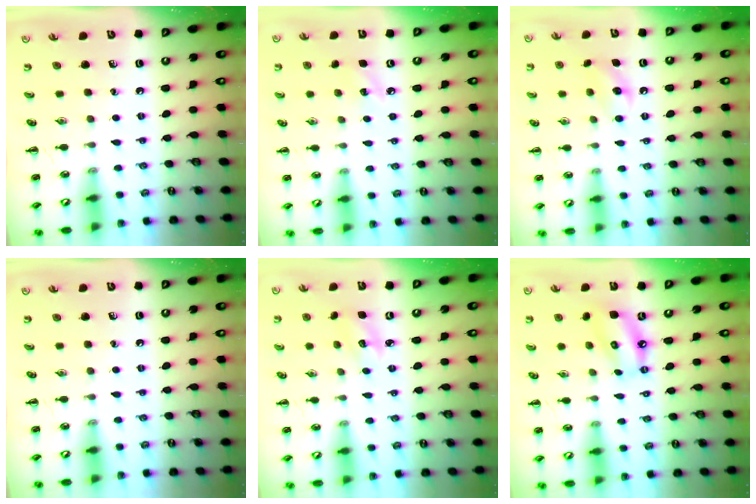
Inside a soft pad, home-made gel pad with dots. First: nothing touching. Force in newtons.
{"total": 4.6, "press": 4.4, "slide": 1.3}
{"total": 8.6, "press": 8.3, "slide": 1.9}
{"total": 0.0}
{"total": 3.8, "press": 3.6, "slide": 1.1}
{"total": 10.4, "press": 10.1, "slide": 2.6}